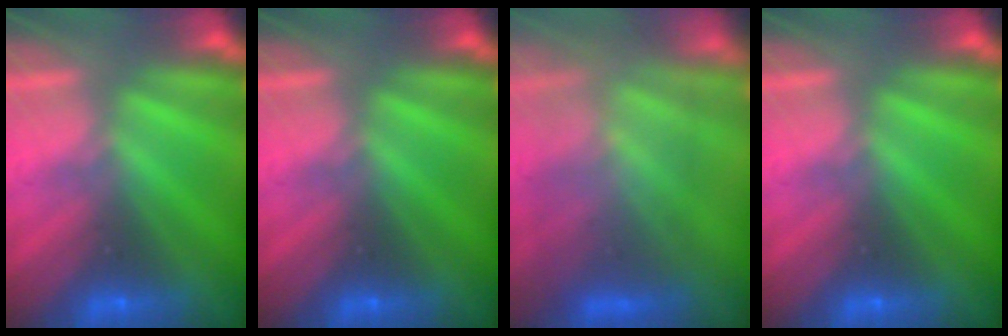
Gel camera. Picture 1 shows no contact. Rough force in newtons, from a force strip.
{"total": 0.0}
{"total": 4.6}
{"total": 0.0}